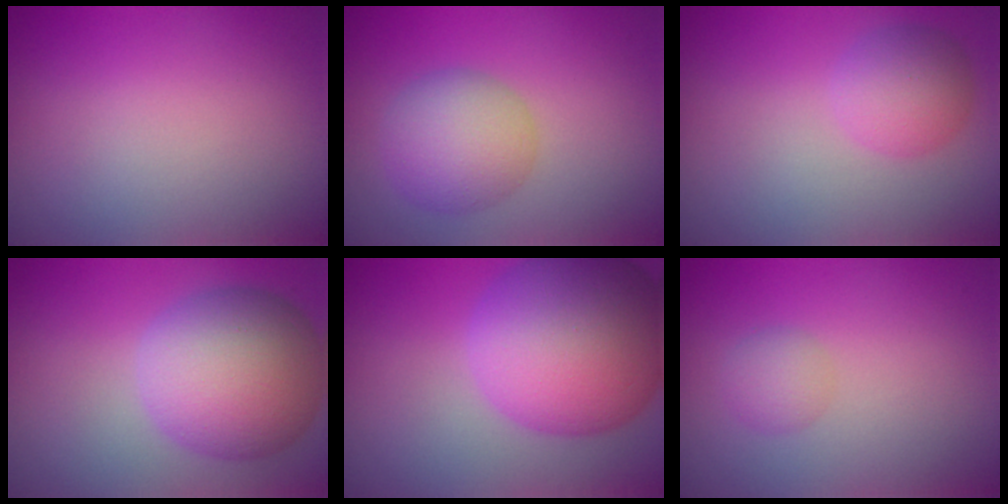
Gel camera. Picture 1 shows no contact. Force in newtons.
{"total": 5.0, "press": 5.0, "slide": 0.3}
{"total": 3.2, "press": 3.2, "slide": 0.2}
{"total": 9.6, "press": 9.6, "slide": 0.5}
{"total": 13.1, "press": 13.1, "slide": 0.3}
{"total": 1.6, "press": 1.6, "slide": 0.1}